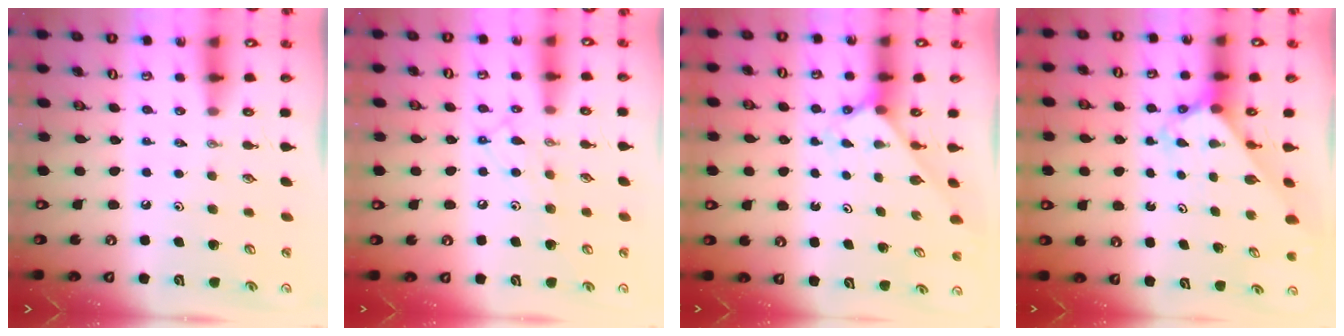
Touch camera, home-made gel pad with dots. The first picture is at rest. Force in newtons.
{"total": 11.3, "press": 11.3, "slide": 0.8}
{"total": 2.3, "press": 2.3, "slide": 0.2}
{"total": 2.5, "press": 2.5, "slide": 0.1}